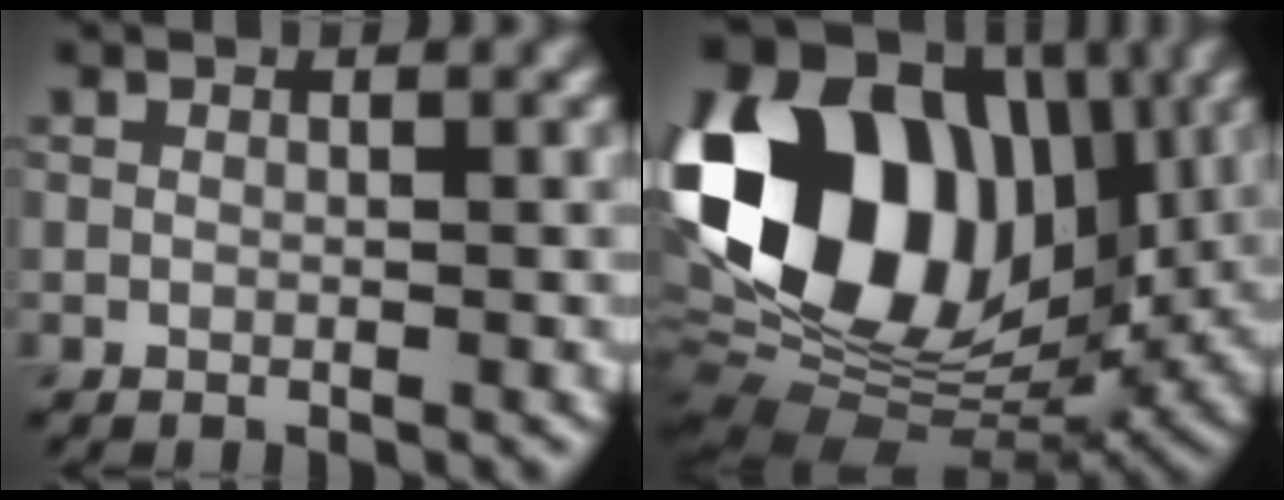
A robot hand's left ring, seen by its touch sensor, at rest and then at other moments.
{"total": 19.0, "force": [2.8, 13.9, 12.6], "torque": [-0.237, 0.018, 0.039]}